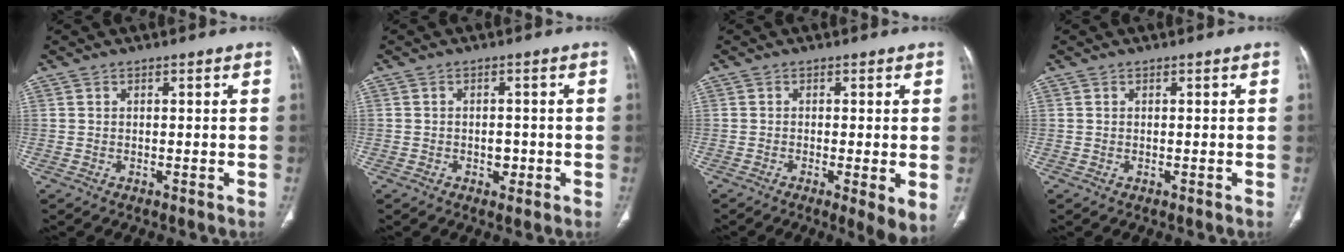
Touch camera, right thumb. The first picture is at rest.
{"total": 2.4, "force": [-0.7, 1.8, 1.4], "torque": [-0.007, 0.005, -0.008]}
{"total": 5.0, "force": [-1.1, 1.0, 4.8], "torque": [-0.084, -0.017, -0.020]}
{"total": 0.0}